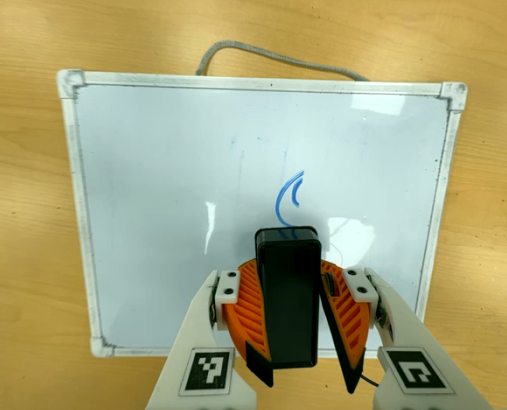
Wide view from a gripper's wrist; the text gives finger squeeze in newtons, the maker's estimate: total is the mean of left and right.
{"total": 9.8, "left": 10.1, "right": 9.6}